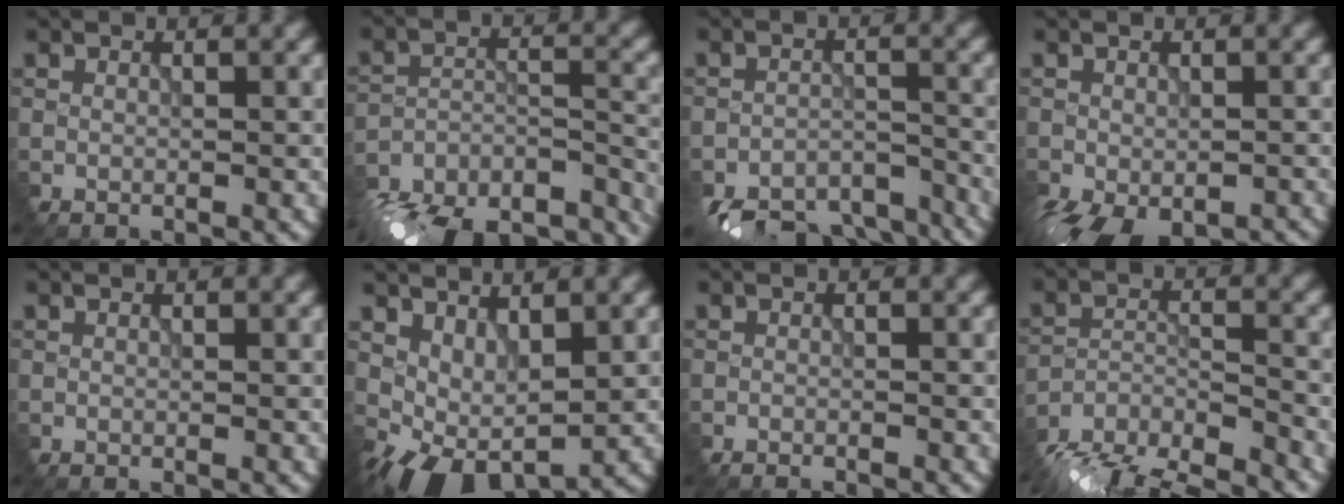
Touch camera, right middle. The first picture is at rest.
{"total": 16.9, "force": [-15.6, 4.7, 4.3], "torque": [-0.058, -0.011, -0.197]}
{"total": 10.9, "force": [-9.6, 4.0, 3.1], "torque": [-0.040, -0.023, -0.126]}
{"total": 8.4, "force": [-6.1, 3.5, 4.6], "torque": [-0.087, -0.045, -0.075]}
{"total": 0.0}
{"total": 4.3, "force": [-0.6, 2.4, 3.5], "torque": [-0.060, -0.004, -0.005]}
{"total": 1.5, "force": [-1.5, 0.0, 0.1], "torque": [0.004, -0.004, -0.023]}
{"total": 12.2, "force": [-11.6, 2.9, 2.8], "torque": [-0.042, -0.016, -0.167]}